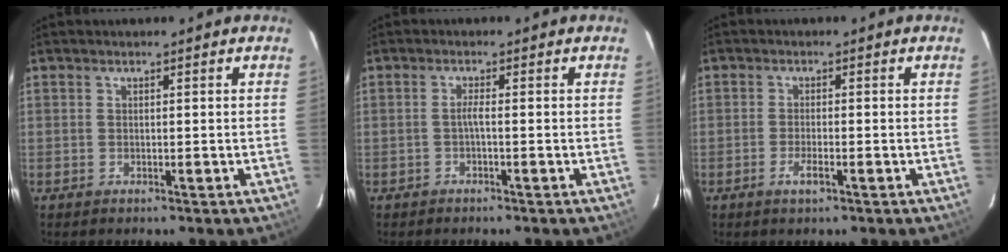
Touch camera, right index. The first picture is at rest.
{"total": 1.1, "force": [-0.5, -0.2, 1.0], "torque": [-0.015, 0.003, -0.011]}
{"total": 2.4, "force": [-1.3, 0.5, 2.0], "torque": [-0.046, -0.004, -0.024]}